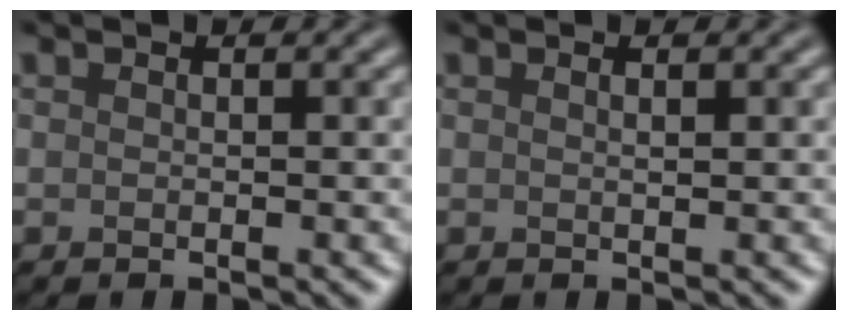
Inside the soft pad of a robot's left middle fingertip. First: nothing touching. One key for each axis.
{"total": 0.8, "fx": 0.5, "fy": 0.2, "fz": 0.7, "tx": -0.006, "ty": 0.001, "tz": 0.003}